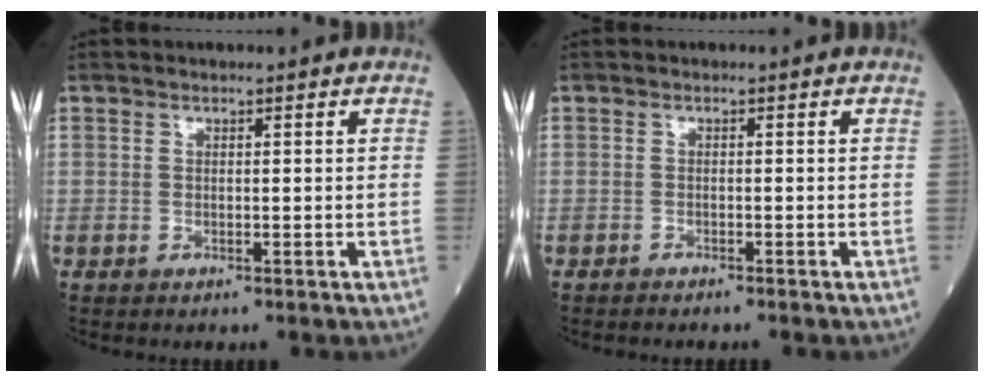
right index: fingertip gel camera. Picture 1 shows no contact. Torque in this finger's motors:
{"motor_torque": [-0.15, -0.04, 0.07, -0.02]}